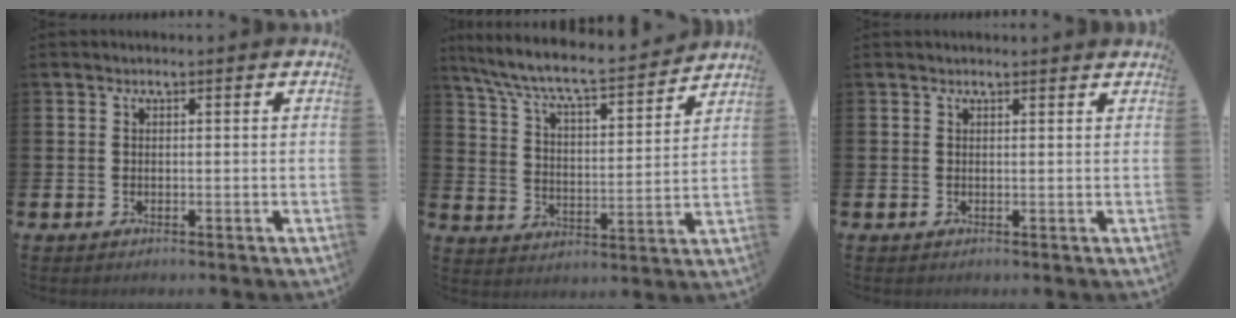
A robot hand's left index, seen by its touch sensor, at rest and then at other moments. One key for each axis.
{"total": 7.9, "fx": 7.3, "fy": 1.0, "fz": 2.9, "tx": -0.094, "ty": -0.054, "tz": 0.121}
{"total": 0.6, "fx": 0.6, "fy": 0.0, "fz": 0.2, "tx": 0.005, "ty": -0.004, "tz": 0.010}